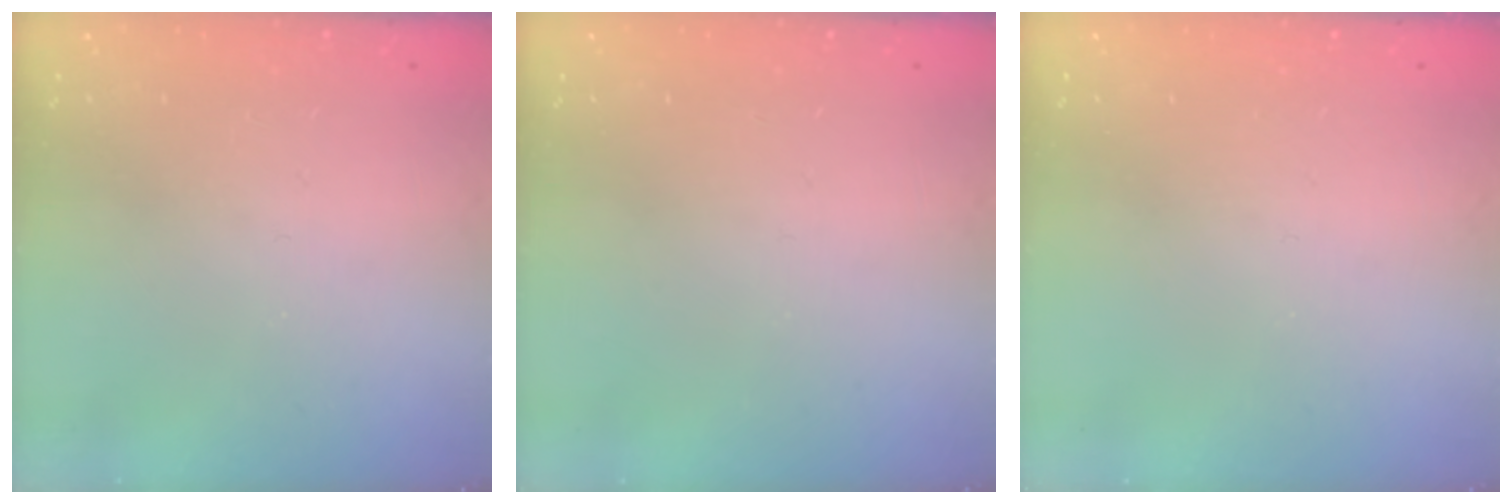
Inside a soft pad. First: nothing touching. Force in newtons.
{"total": 0.0}
{"total": 0.0}